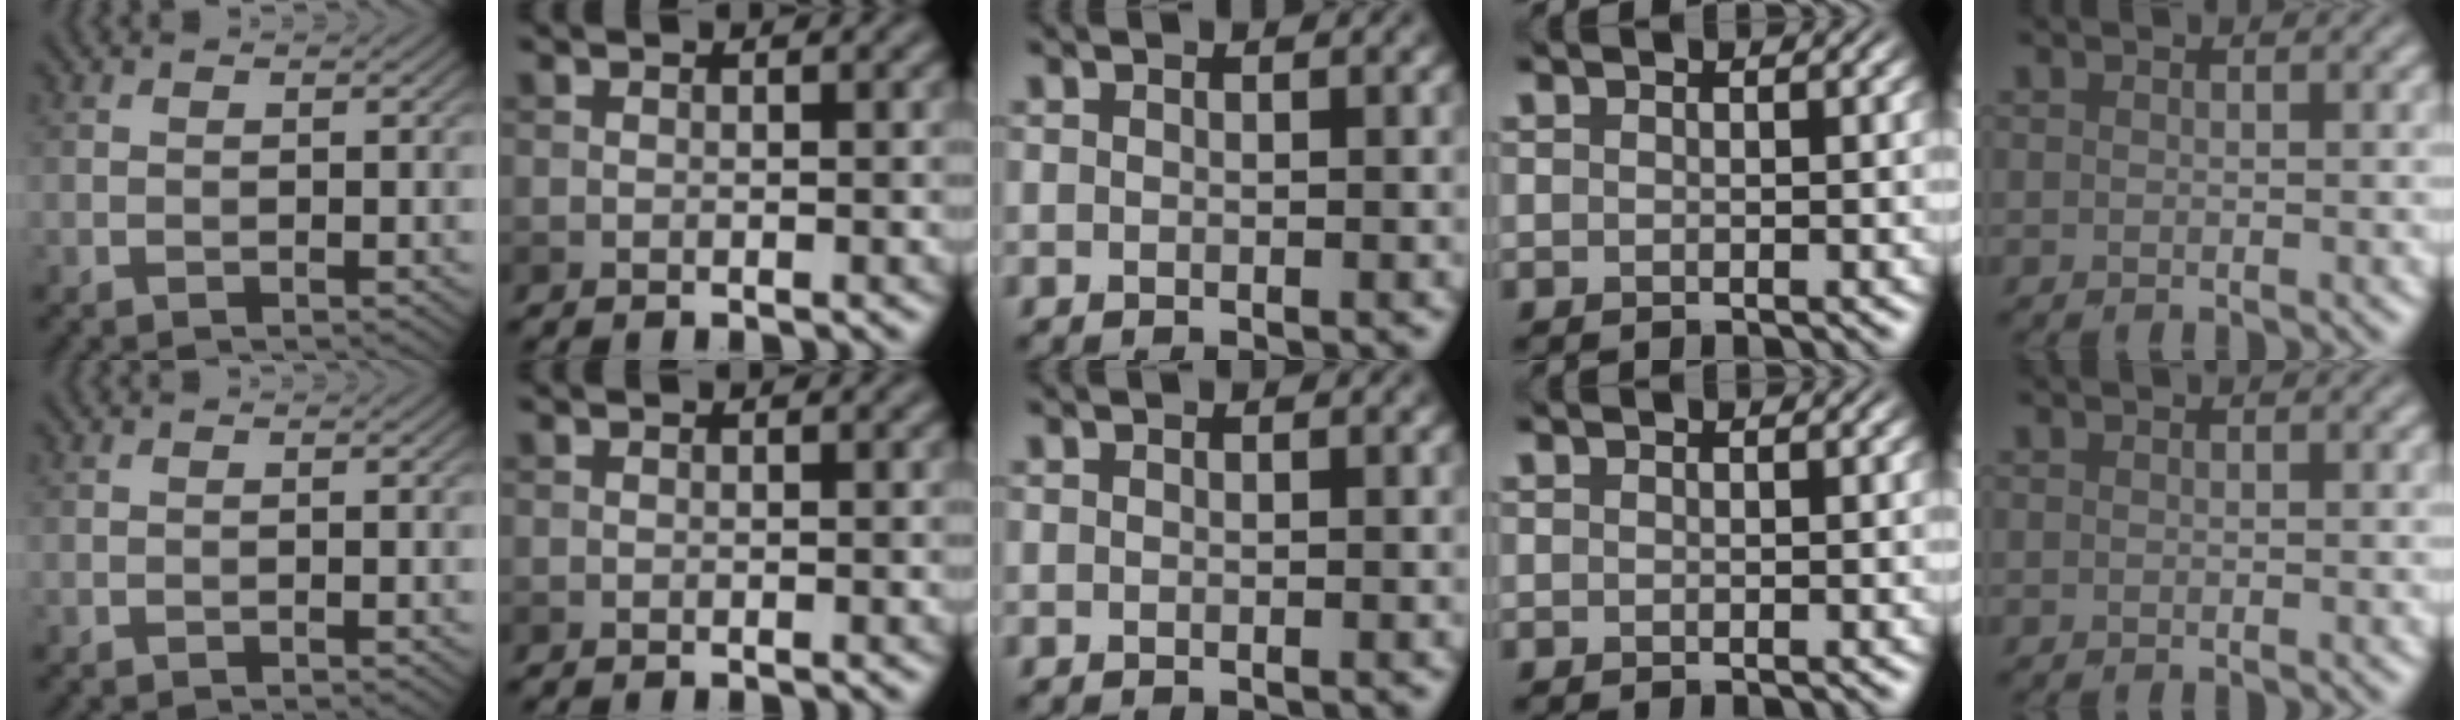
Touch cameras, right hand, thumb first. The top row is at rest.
{}